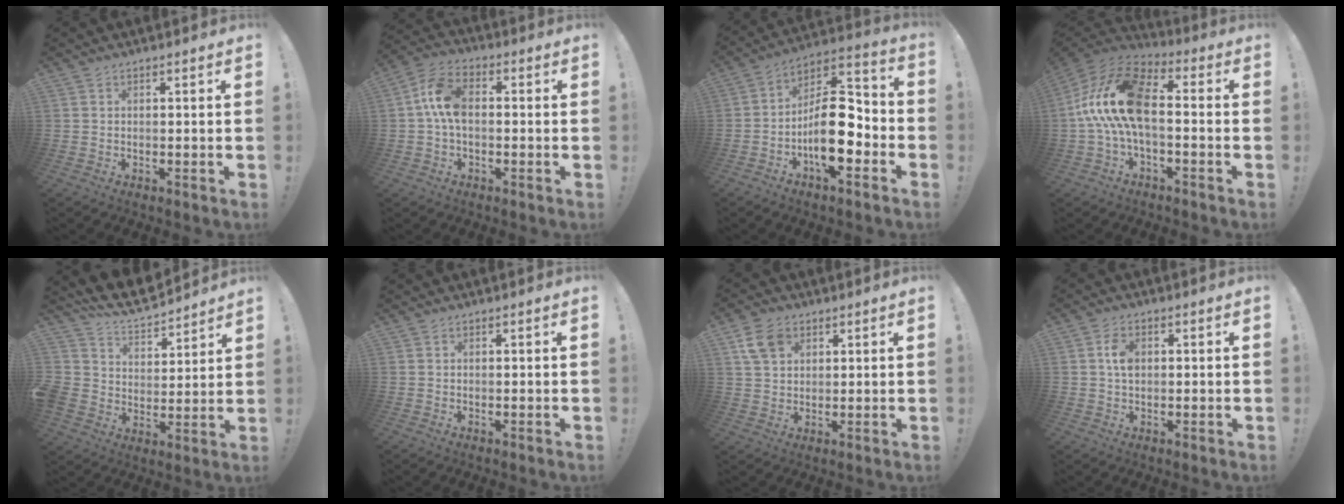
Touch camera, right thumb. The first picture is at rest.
{"total": 10.2, "force": [0.6, 6.3, 8.0], "torque": [-0.153, 0.007, 0.016]}
{"total": 17.5, "force": [-4.5, 8.2, 14.7], "torque": [-0.235, 0.028, -0.066]}
{"total": 17.8, "force": [0.3, 8.7, 15.5], "torque": [-0.294, 0.016, 0.012]}
{"total": 9.9, "force": [8.0, 4.9, 2.9], "torque": [-0.071, -0.064, 0.154]}
{"total": 0.0}
{"total": 8.7, "force": [4.2, 6.3, 4.3], "torque": [-0.075, -0.004, 0.086]}
{"total": 5.2, "force": [0.8, 3.5, 3.8], "torque": [-0.059, 0.006, 0.014]}